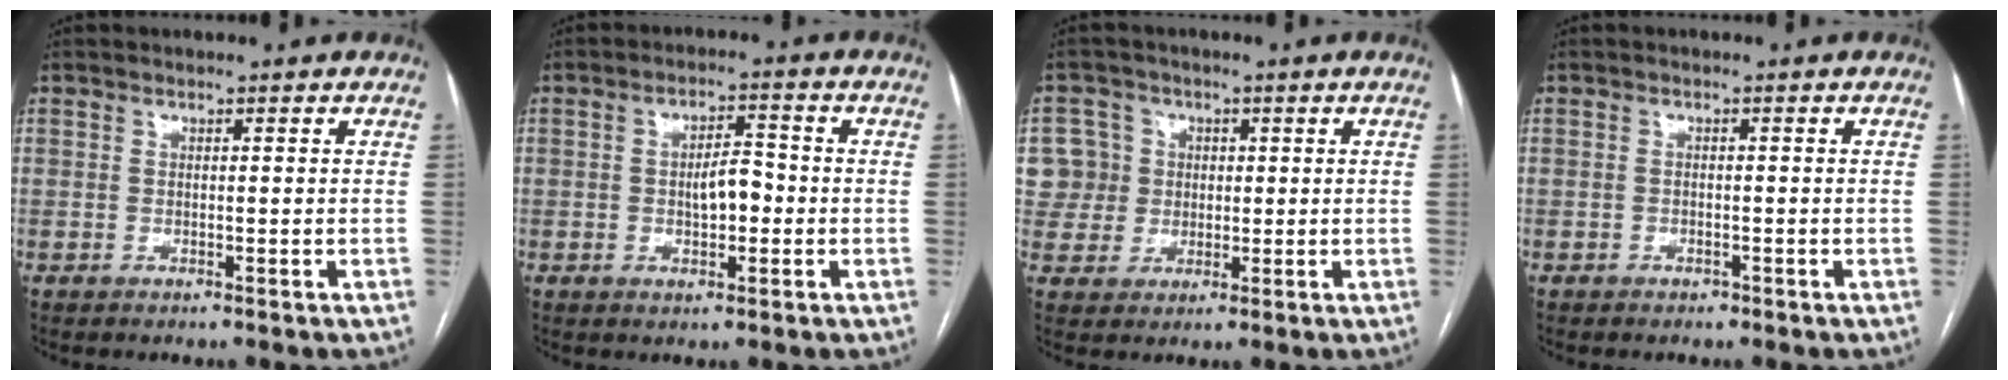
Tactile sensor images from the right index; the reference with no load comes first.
{"total": 4.8, "force": [-0.6, 2.0, 4.3], "torque": [-0.072, 0.009, -0.008]}
{"total": 6.8, "force": [1.2, 6.7, 0.2], "torque": [-0.001, 0.023, 0.027]}
{"total": 0.9, "force": [-0.6, 0.5, 0.3], "torque": [-0.008, 0.001, -0.009]}